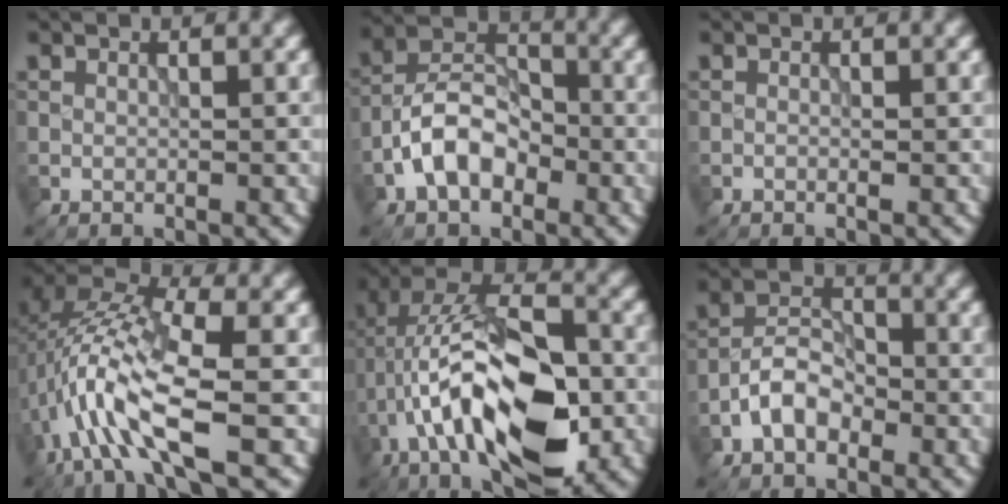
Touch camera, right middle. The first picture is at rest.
{"total": 5.6, "force": [-2.5, 3.4, 3.7], "torque": [-0.061, 0.011, -0.054]}
{"total": 0.0}
{"total": 8.4, "force": [-2.0, 2.9, 7.6], "torque": [-0.159, 0.016, -0.050]}
{"total": 13.2, "force": [-3.2, 6.2, 11.2], "torque": [-0.189, 0.020, -0.064]}
{"total": 3.8, "force": [-2.0, 2.2, 2.4], "torque": [-0.040, 0.011, -0.045]}